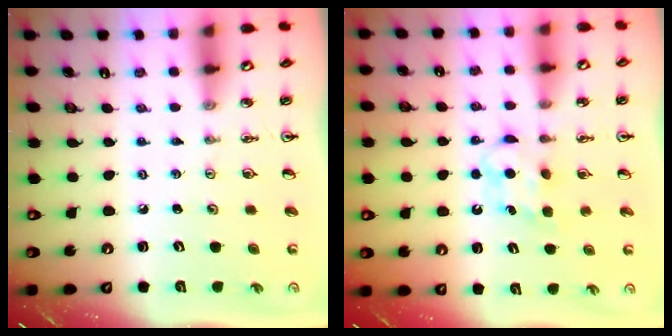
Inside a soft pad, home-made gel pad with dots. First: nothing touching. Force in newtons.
{"total": 5.8, "press": 5.7, "slide": 0.7}